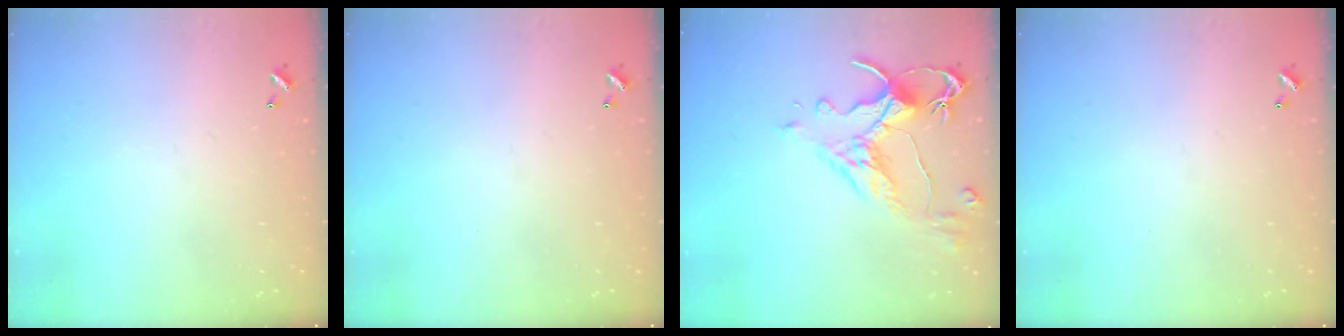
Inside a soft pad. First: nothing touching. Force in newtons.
{"total": 0.0}
{"total": 6.2, "press": 6.0, "slide": 1.6}
{"total": 0.0}